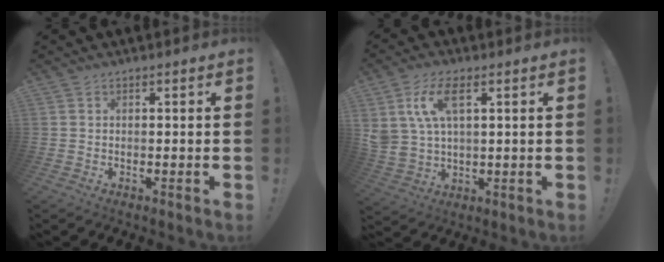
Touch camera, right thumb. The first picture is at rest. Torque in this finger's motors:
{"motor_torque": [0.28, 0.29, 0.40, 0.47, 0.10]}